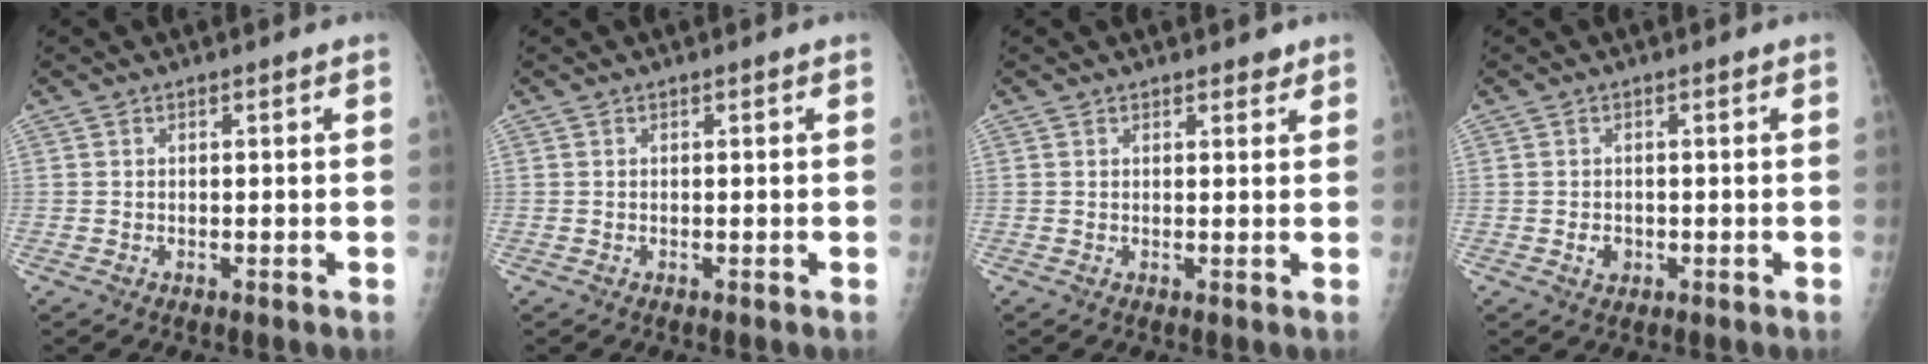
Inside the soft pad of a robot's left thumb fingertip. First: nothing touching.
{"total": 0.0}
{"total": 1.8, "force": [1.4, 0.9, 0.6], "torque": [0.005, -0.007, 0.014]}
{"total": 2.0, "force": [-0.4, 1.7, 1.0], "torque": [-0.007, 0.002, -0.002]}